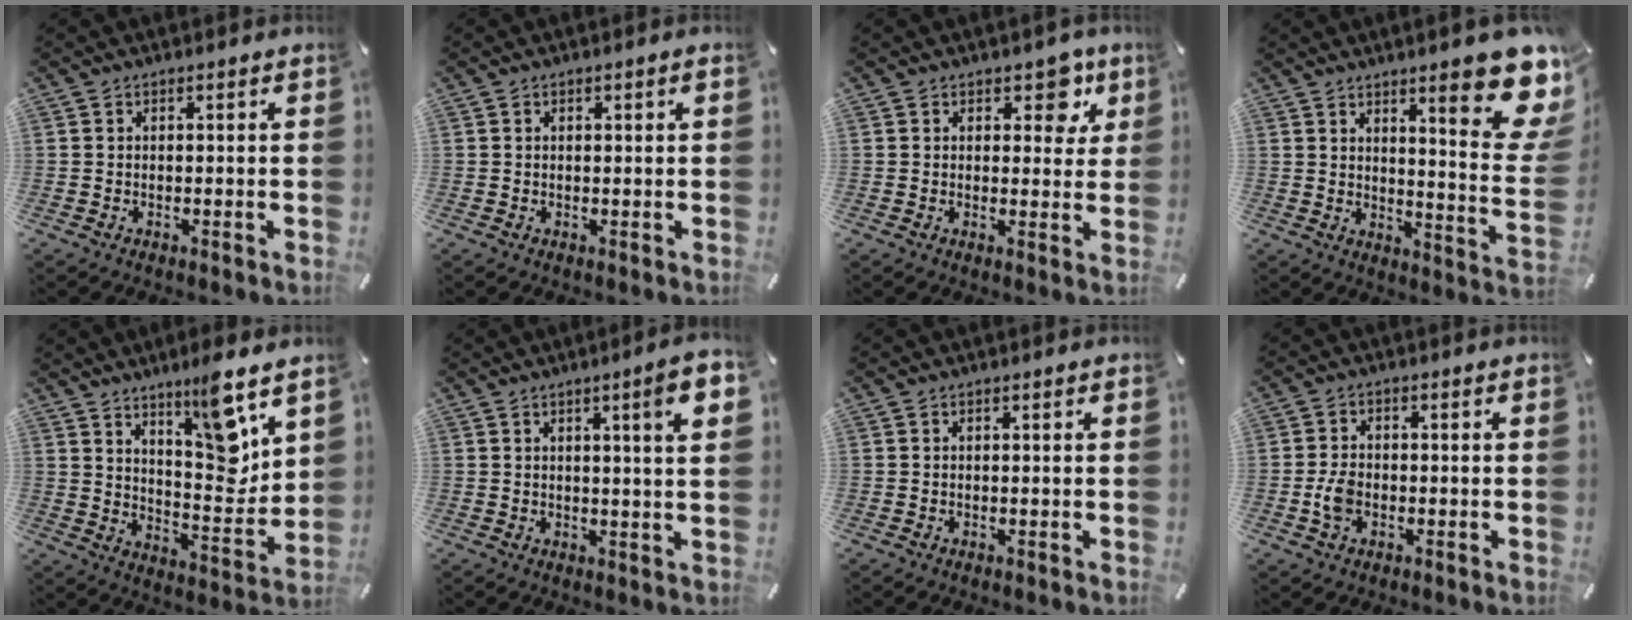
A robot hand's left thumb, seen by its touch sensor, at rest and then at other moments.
{"total": 0.9, "force": [0.3, 0.2, 0.8], "torque": [-0.015, 0.001, 0.005]}
{"total": 6.9, "force": [3.8, 4.1, 4.0], "torque": [-0.018, -0.020, 0.054]}
{"total": 17.5, "force": [10.2, 4.3, 13.5], "torque": [-0.174, -0.079, 0.158]}
{"total": 12.6, "force": [8.9, 3.4, 8.2], "torque": [-0.100, -0.085, 0.148]}
{"total": 8.1, "force": [3.1, 0.7, 7.5], "torque": [-0.112, -0.011, 0.043]}
{"total": 0.0}
{"total": 4.3, "force": [-1.1, 2.9, 2.9], "torque": [-0.070, 0.003, -0.024]}